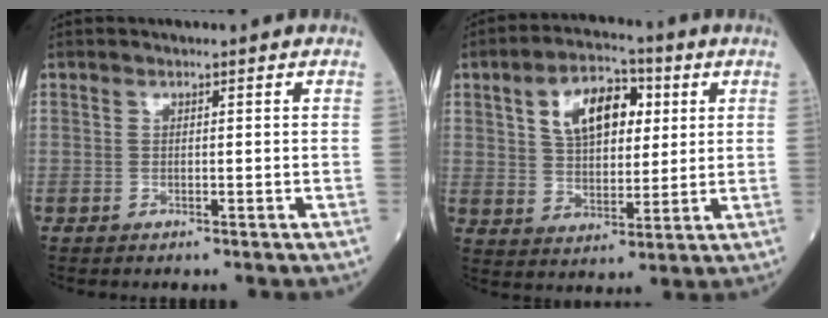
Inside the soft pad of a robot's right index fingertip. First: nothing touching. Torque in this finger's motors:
{"motor_torque": [0.38, 0.25, 0.22, 0.11]}